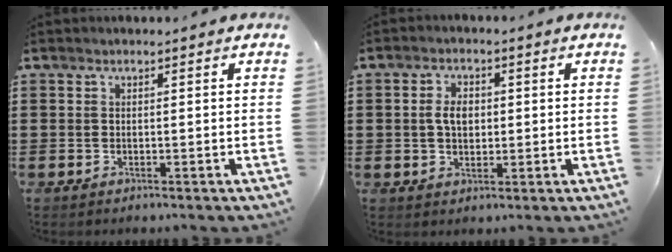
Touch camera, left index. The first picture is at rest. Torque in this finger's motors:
{"motor_torque": [0.61, 0.28, 0.42, 0.07]}